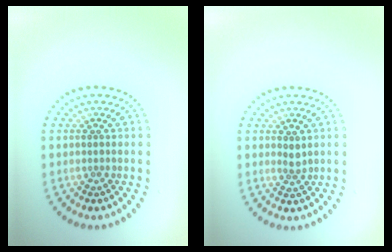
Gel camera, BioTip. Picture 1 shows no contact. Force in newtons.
{"total": 1.1, "press": 0.8, "slide": 0.7}